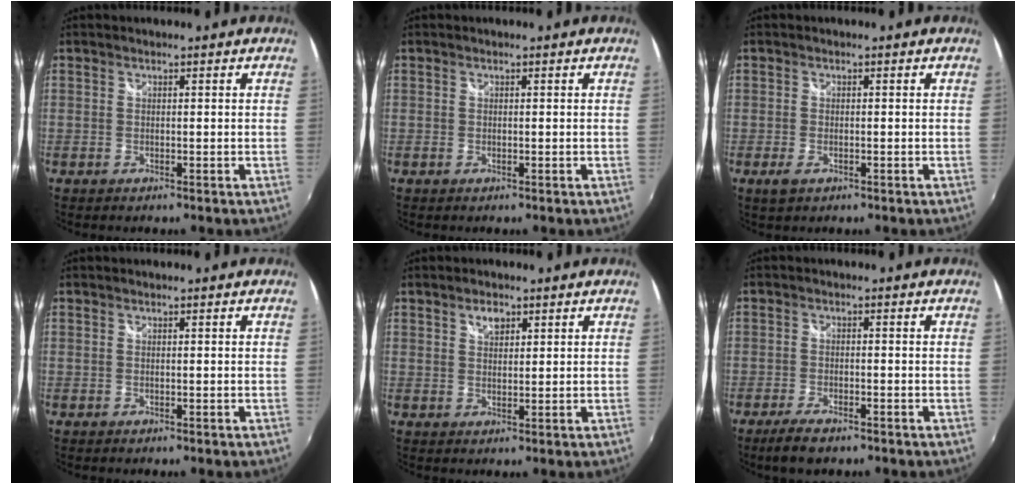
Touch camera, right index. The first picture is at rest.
{"total": 0.0}
{"total": 2.2, "force": [-1.2, 1.0, 1.5], "torque": [-0.032, -0.007, -0.020]}
{"total": 0.0}
{"total": 2.8, "force": [1.8, 1.6, 1.6], "torque": [-0.022, 0.004, 0.030]}
{"total": 4.8, "force": [-3.6, 1.2, 2.9], "torque": [-0.073, -0.012, -0.065]}